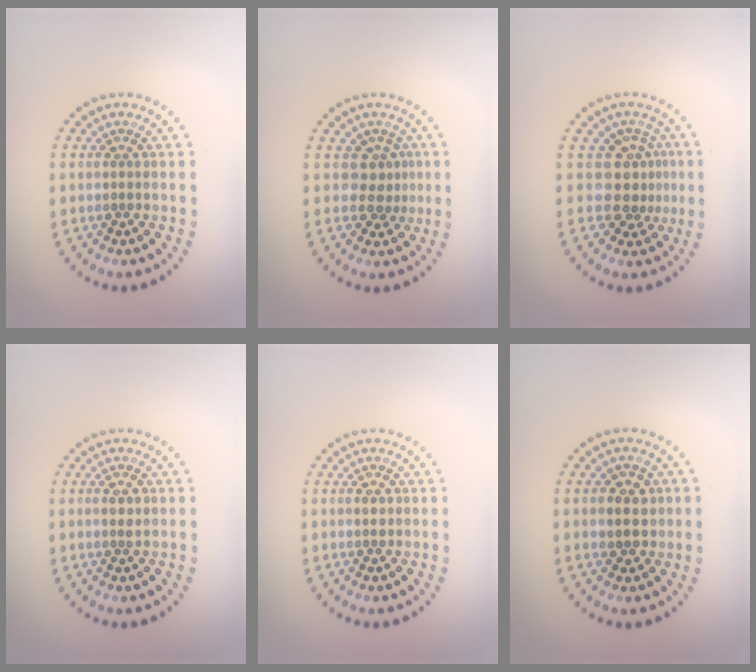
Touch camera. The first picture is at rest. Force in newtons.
{"total": 2.3, "press": 1.5, "slide": 1.7}
{"total": 3.0, "press": 2.1, "slide": 2.1}
{"total": 1.0, "press": 1.0, "slide": 0.1}
{"total": 1.1, "press": 1.1, "slide": 0.1}
{"total": 2.8, "press": 2.7, "slide": 0.8}